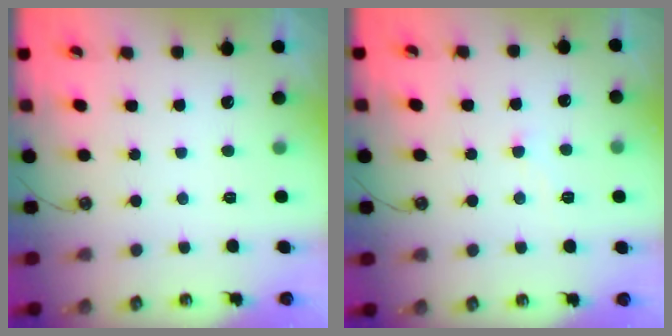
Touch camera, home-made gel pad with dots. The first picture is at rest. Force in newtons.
{"total": 3.1, "press": 3.1, "slide": 0.4}